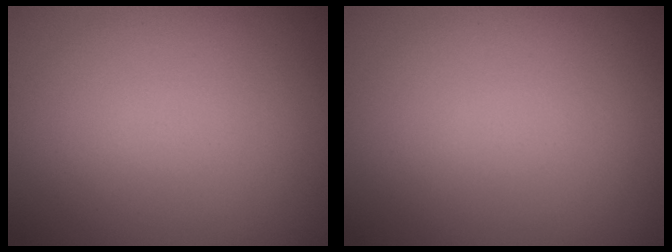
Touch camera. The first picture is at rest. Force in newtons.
{"total": 0.0}